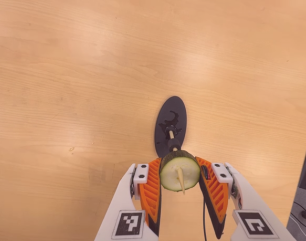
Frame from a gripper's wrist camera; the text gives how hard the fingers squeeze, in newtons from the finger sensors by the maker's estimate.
{"total": 10.2, "left": 10.1, "right": 10.4}